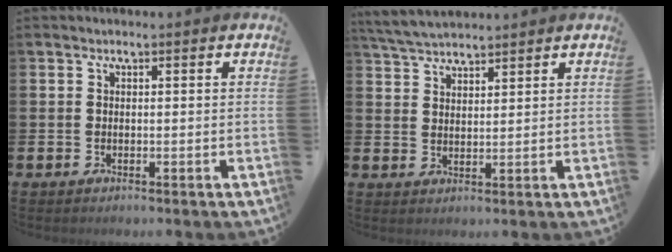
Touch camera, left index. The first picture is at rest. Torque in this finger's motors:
{"motor_torque": [-0.05, -0.21, 0.52, 0.17]}